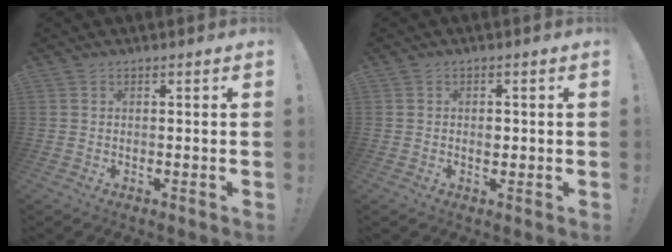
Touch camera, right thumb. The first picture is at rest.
{"total": 2.0, "force": [-0.2, 1.5, 1.2], "torque": [0.003, -0.002, -0.009]}